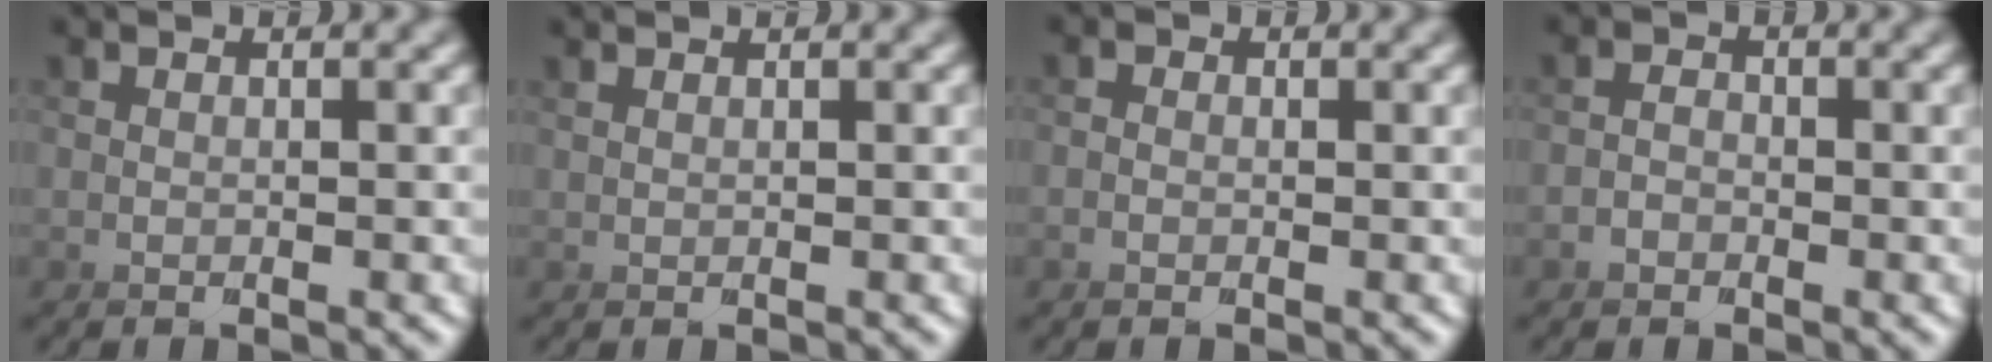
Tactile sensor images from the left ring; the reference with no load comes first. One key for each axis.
{"total": 0.7, "fx": 0.5, "fy": -0.6, "fz": -0.1, "tx": 0.013, "ty": 0.009, "tz": 0.004}
{"total": 1.5, "fx": -1.0, "fy": -0.3, "fz": -1.1, "tx": 0.006, "ty": -0.014, "tz": -0.012}
{"total": 3.2, "fx": -1.5, "fy": -0.3, "fz": -2.8, "tx": 0.016, "ty": -0.018, "tz": -0.022}